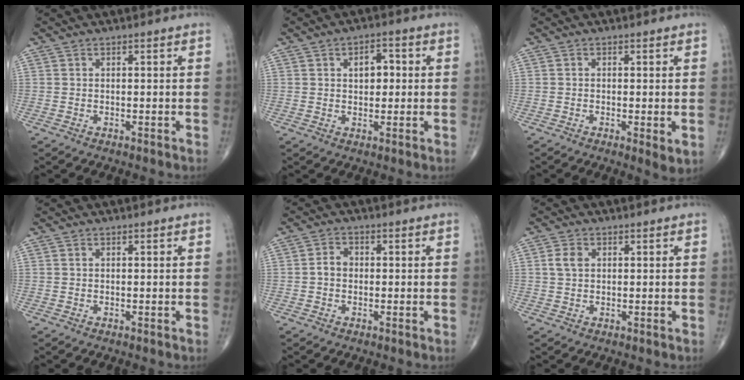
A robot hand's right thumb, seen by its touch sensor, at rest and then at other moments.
{"total": 4.8, "force": [1.0, 3.0, 3.6], "torque": [-0.036, 0.005, 0.012]}
{"total": 3.1, "force": [-0.6, 0.8, 2.9], "torque": [-0.051, -0.011, -0.013]}
{"total": 0.0}
{"total": 2.7, "force": [-0.3, 2.1, 1.7], "torque": [-0.025, 0.012, -0.011]}
{"total": 2.9, "force": [0.7, 2.0, 2.0], "torque": [-0.039, 0.003, 0.013]}